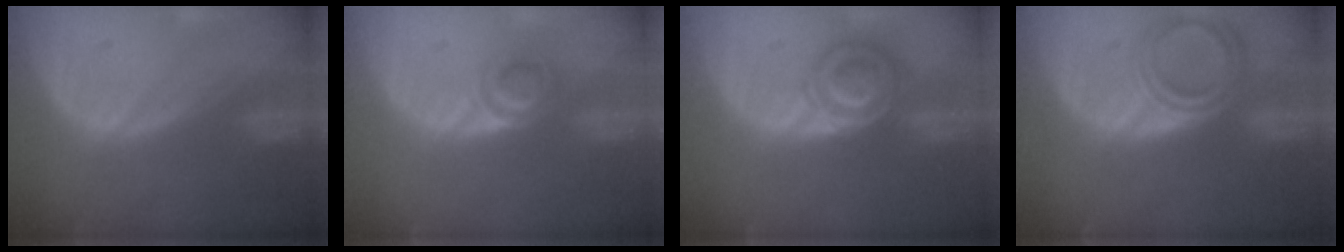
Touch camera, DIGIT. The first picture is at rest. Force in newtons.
{"total": 3.1, "press": 2.9, "slide": 0.8}
{"total": 7.1, "press": 6.0, "slide": 3.8}
{"total": 6.6, "press": 6.0, "slide": 2.8}